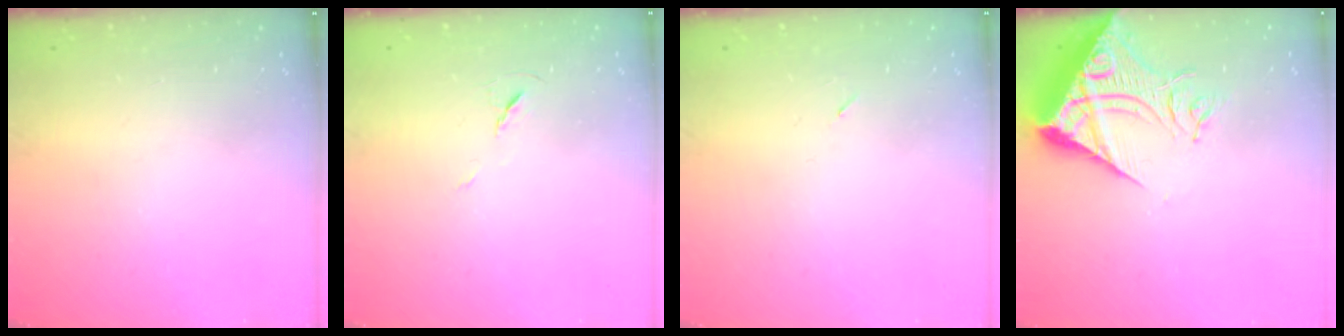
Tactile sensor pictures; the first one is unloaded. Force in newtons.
{"total": 6.0, "press": 5.5, "slide": 2.3}
{"total": 2.2, "press": 1.9, "slide": 1.2}
{"total": 14.2, "press": 14.1, "slide": 1.9}